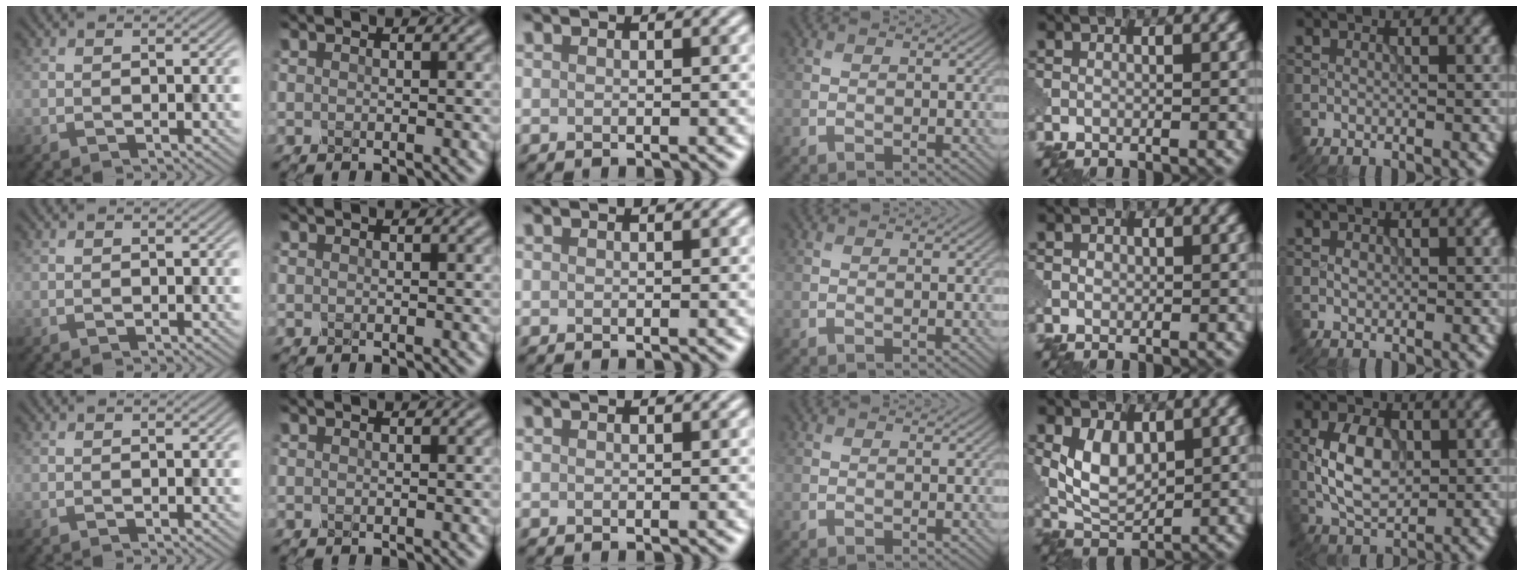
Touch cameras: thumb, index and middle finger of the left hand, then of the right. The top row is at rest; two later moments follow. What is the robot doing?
{"motion": "close", "object": "eyeshadow palette"}